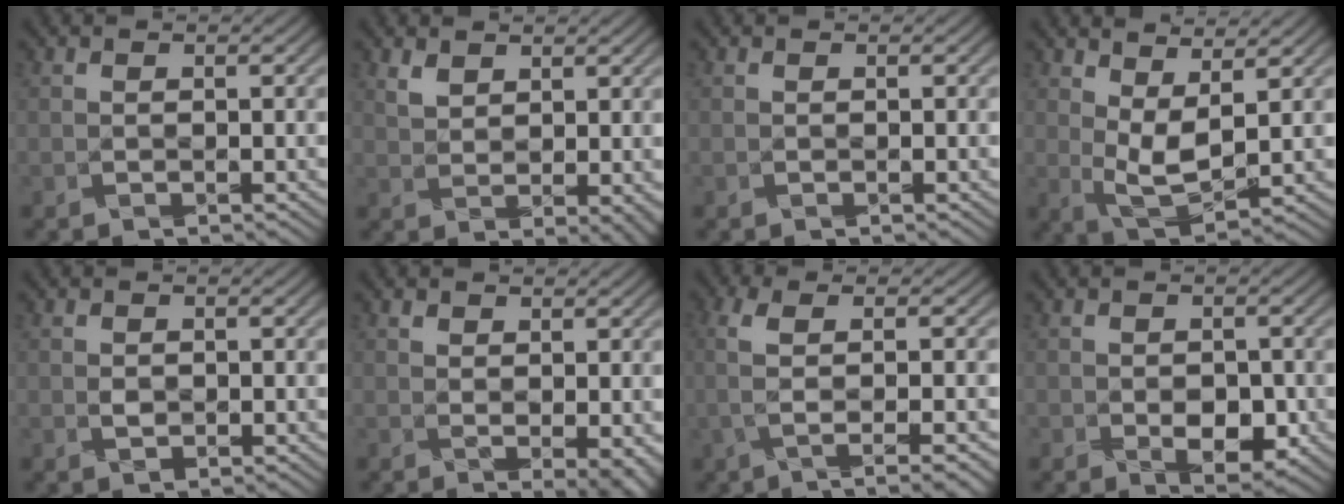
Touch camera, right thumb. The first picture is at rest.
{"total": 3.3, "force": [1.8, 1.7, 2.1], "torque": [-0.050, -0.001, 0.036]}
{"total": 0.0}
{"total": 5.7, "force": [2.3, 2.4, 4.6], "torque": [-0.101, -0.004, 0.046]}
{"total": 0.9, "force": [-0.1, 0.7, 0.6], "torque": [-0.018, 0.001, -0.002]}
{"total": 3.7, "force": [0.9, 2.3, 2.8], "torque": [-0.045, -0.003, 0.016]}
{"total": 5.8, "force": [-0.7, 0.7, 5.7], "torque": [-0.103, 0.008, -0.012]}
{"total": 4.3, "force": [-1.1, 3.0, 2.9], "torque": [-0.043, -0.012, -0.018]}